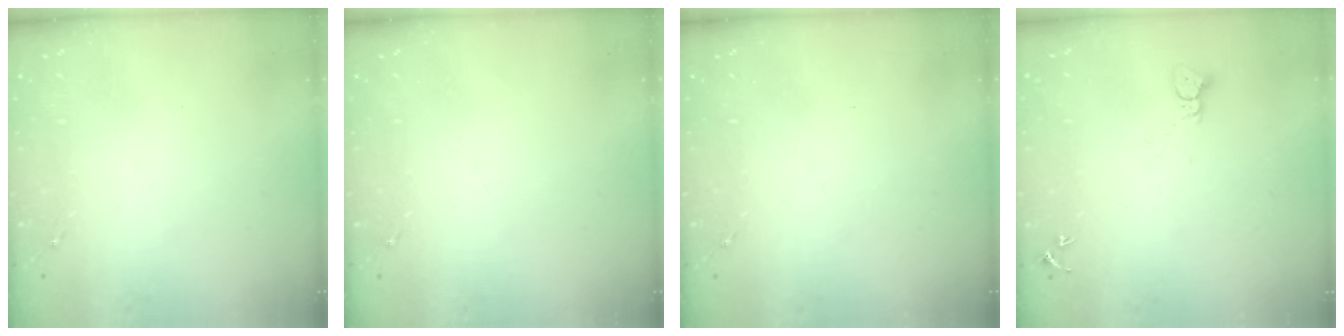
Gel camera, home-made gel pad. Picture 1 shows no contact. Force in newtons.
{"total": 0.0}
{"total": 0.0}
{"total": 2.4, "press": 2.4, "slide": 0.2}